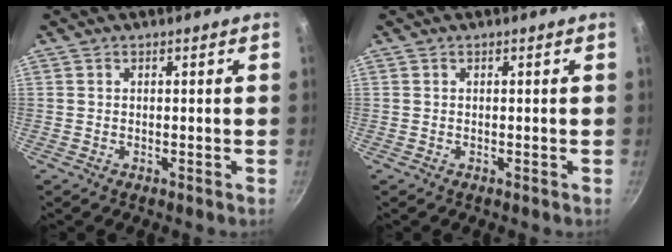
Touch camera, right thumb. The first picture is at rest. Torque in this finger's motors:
{"motor_torque": [-0.05, -0.01, 0.25, 0.10, 0.04]}